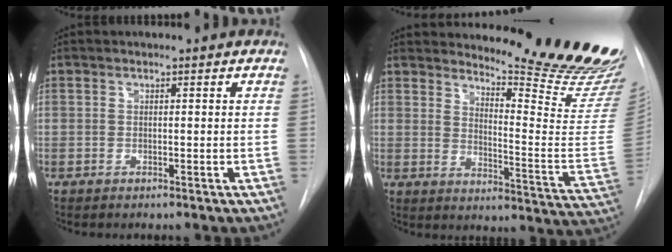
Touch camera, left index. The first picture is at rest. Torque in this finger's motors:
{"motor_torque": [0.95, -1.19, 0.11, 0.00]}